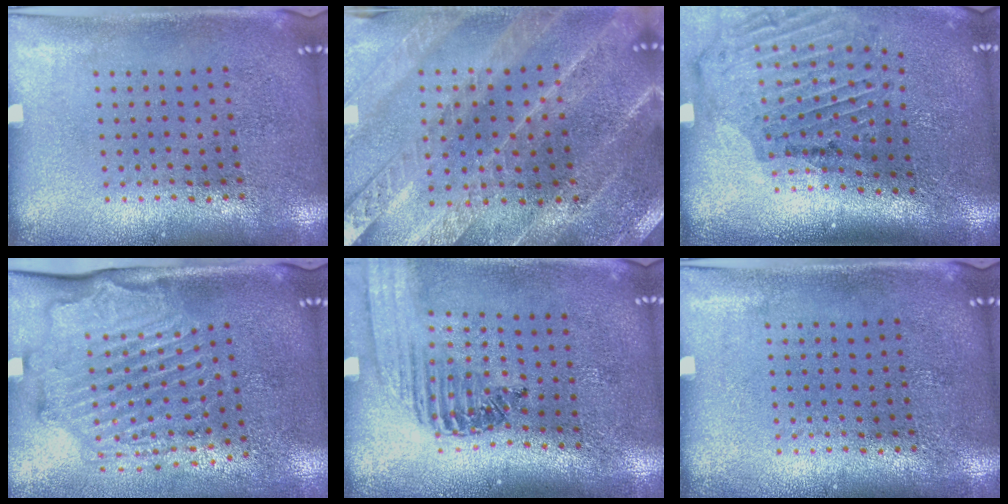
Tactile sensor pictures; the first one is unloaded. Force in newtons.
{"total": 2.5, "press": 2.5, "slide": 0.2}
{"total": 2.1, "press": 1.9, "slide": 0.8}
{"total": 2.2, "press": 2.1, "slide": 0.1}
{"total": 1.4, "press": 1.4, "slide": 0.2}
{"total": 0.0}